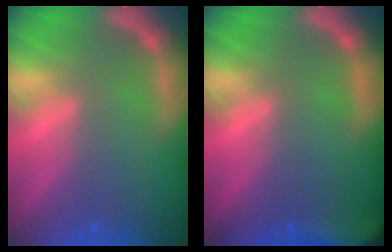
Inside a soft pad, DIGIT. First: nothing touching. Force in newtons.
{"total": 6.4}